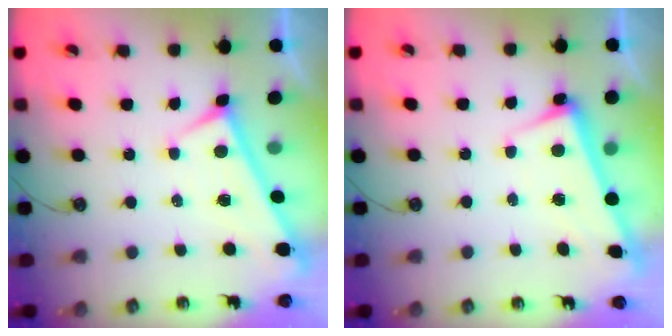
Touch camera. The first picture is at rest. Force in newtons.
{"total": 2.6, "press": 2.5, "slide": 0.7}